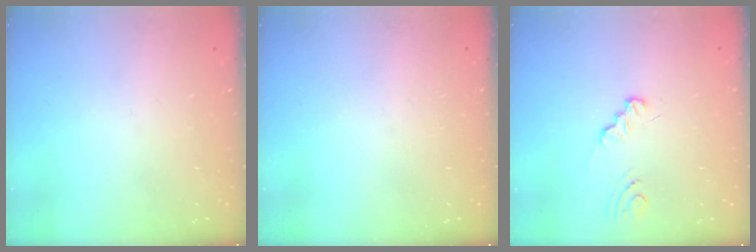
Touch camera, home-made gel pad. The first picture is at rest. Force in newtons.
{"total": 0.0}
{"total": 1.2, "press": 1.2, "slide": 0.1}